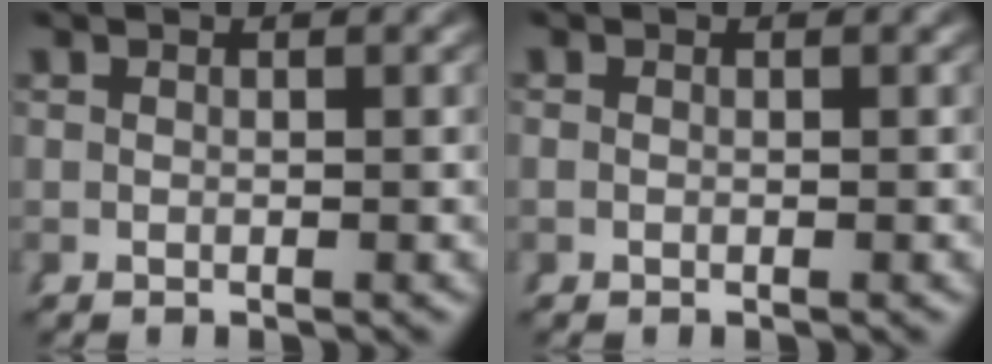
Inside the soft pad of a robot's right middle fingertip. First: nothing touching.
{"total": 0.0}